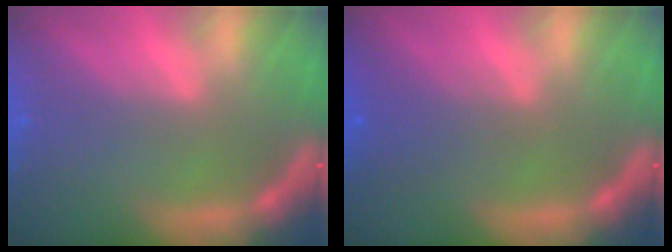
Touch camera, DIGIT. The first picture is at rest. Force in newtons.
{"total": 2.5}